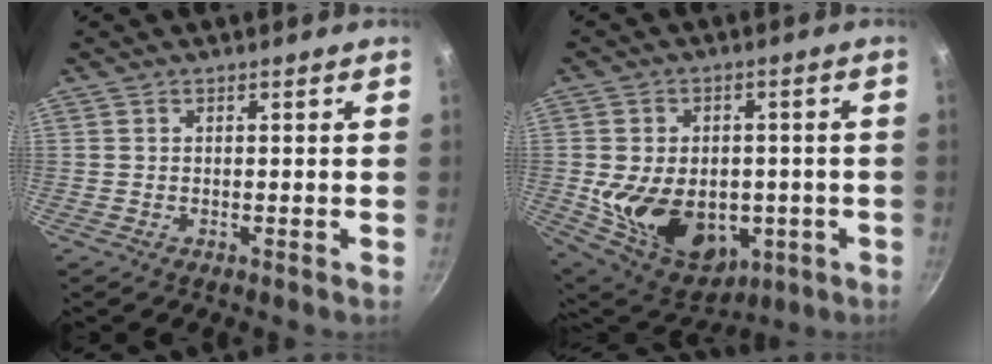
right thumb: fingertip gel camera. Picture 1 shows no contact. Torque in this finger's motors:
{"motor_torque": [1.73, 1.58, 1.09, -0.12, 0.51]}